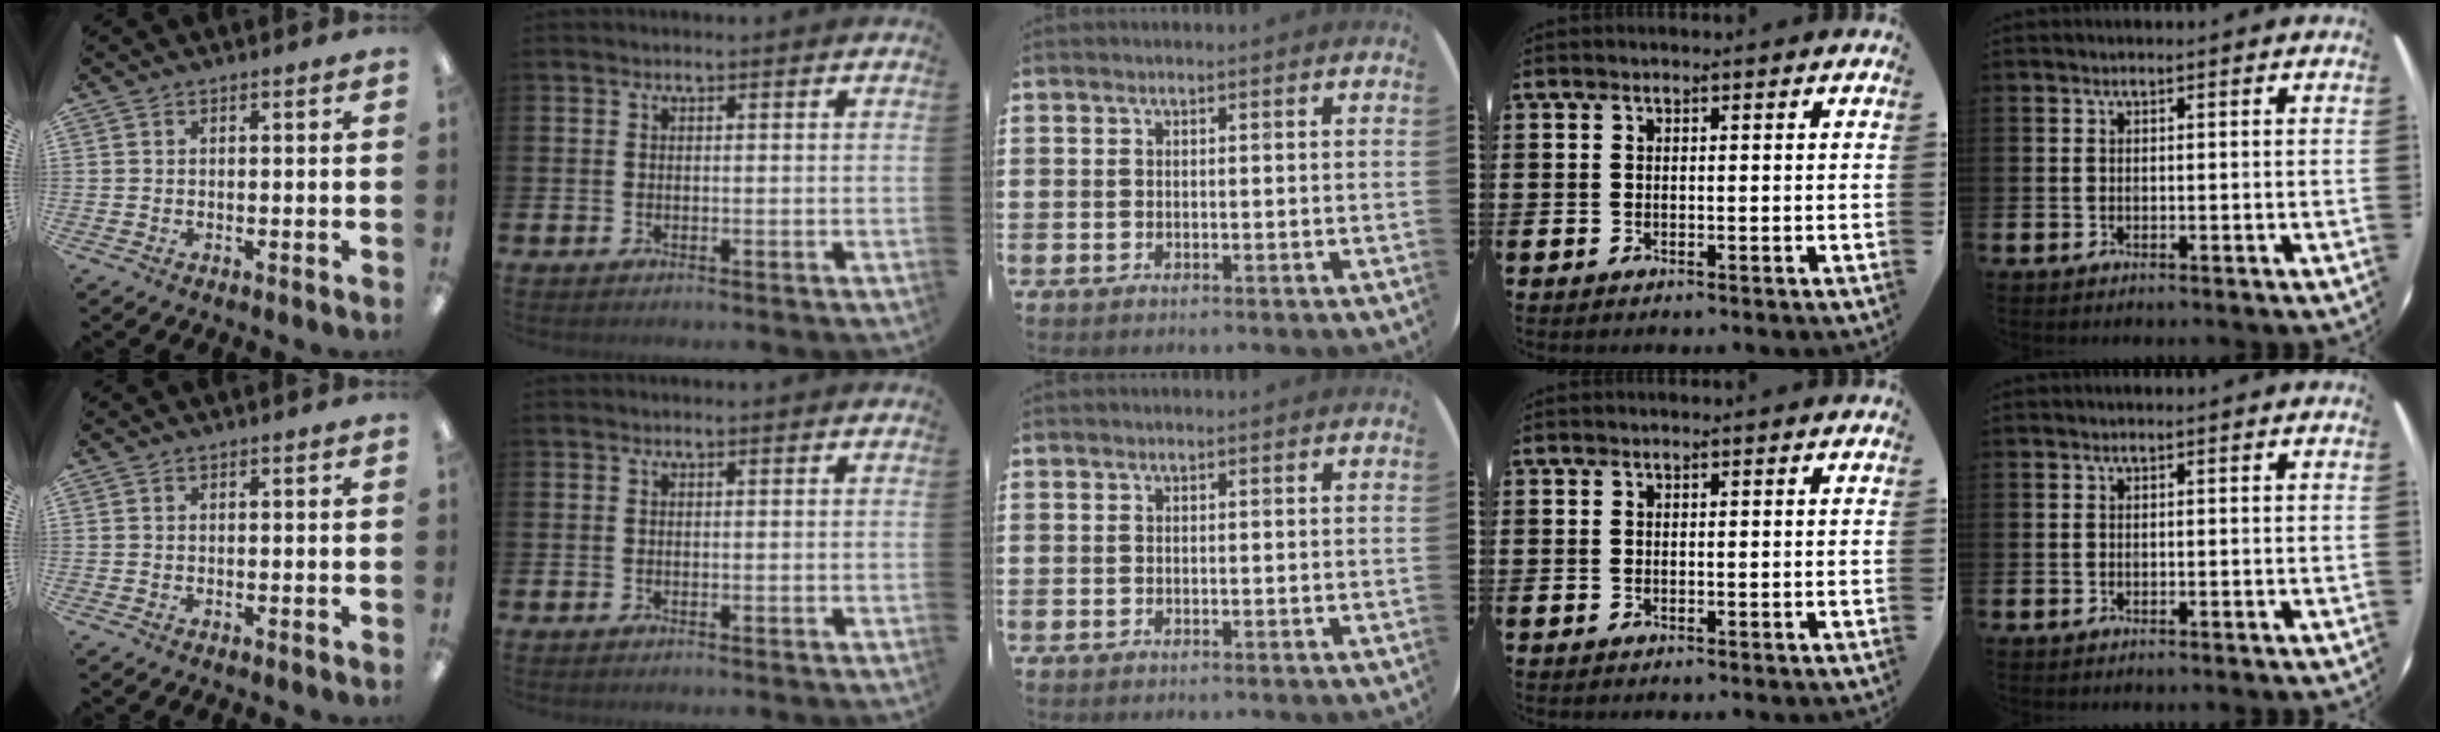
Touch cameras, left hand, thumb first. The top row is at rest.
{}